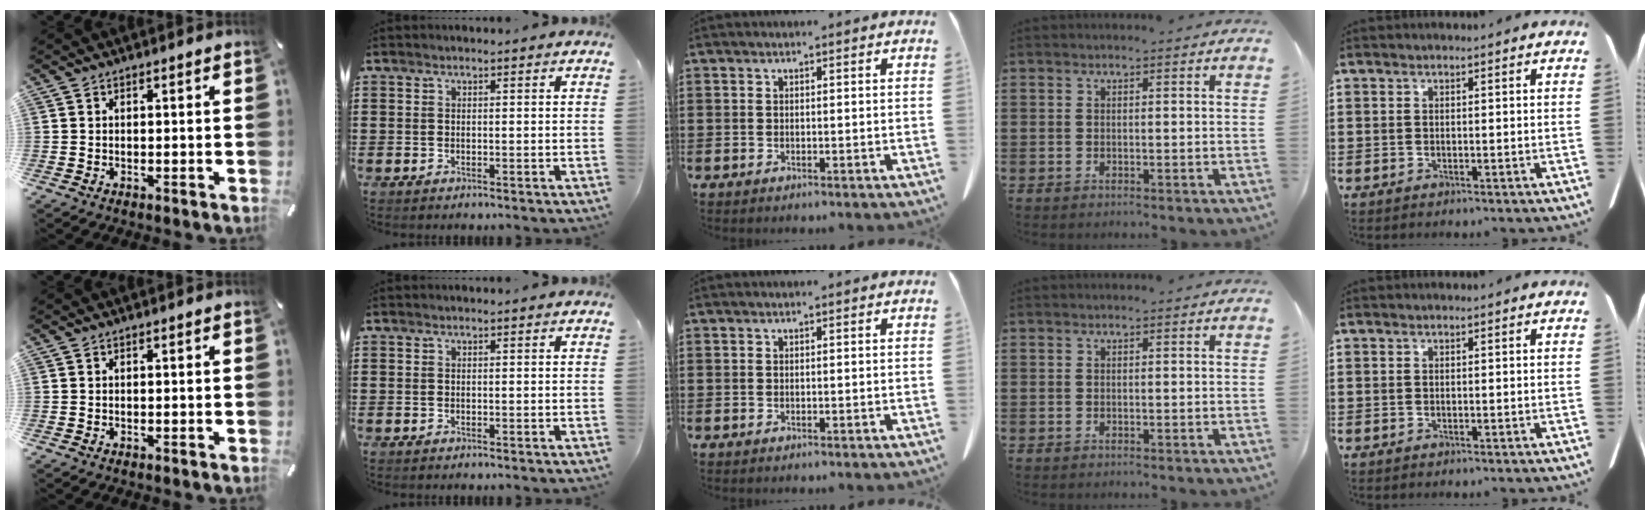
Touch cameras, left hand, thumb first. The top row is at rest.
{}